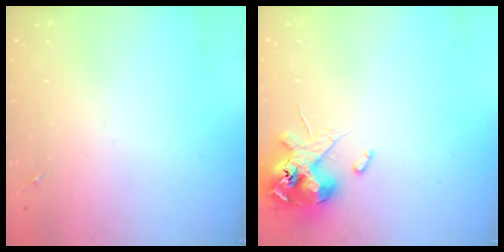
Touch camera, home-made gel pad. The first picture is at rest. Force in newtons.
{"total": 12.7, "press": 12.5, "slide": 2.2}